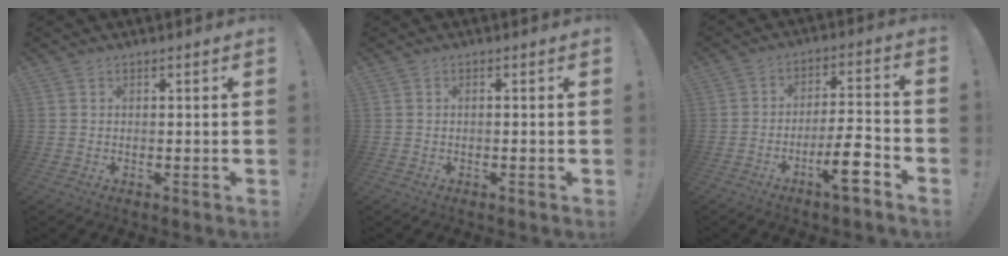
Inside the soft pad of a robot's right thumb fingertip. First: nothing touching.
{"total": 0.6, "force": [-0.4, -0.1, 0.5], "torque": [-0.017, 0.003, -0.006]}
{"total": 11.0, "force": [-6.0, 2.7, 8.9], "torque": [-0.129, 0.031, -0.100]}